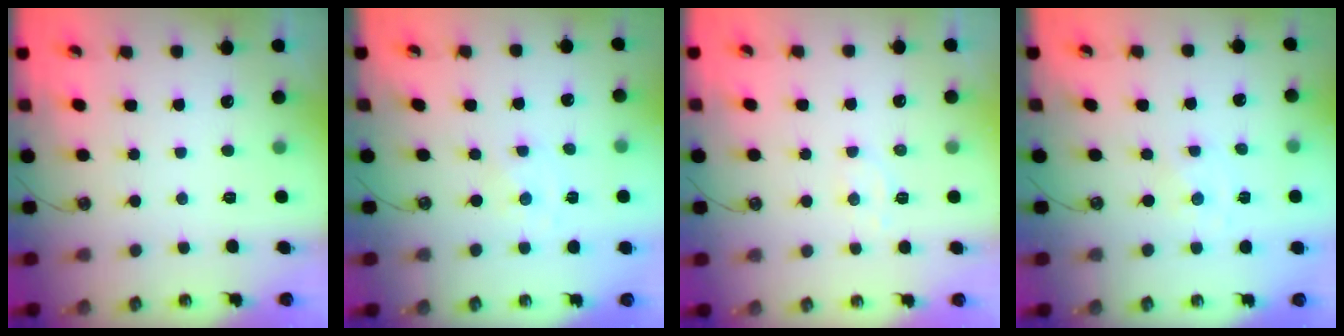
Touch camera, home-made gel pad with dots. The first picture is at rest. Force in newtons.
{"total": 0.0}
{"total": 3.8, "press": 3.7, "slide": 0.9}
{"total": 0.0}